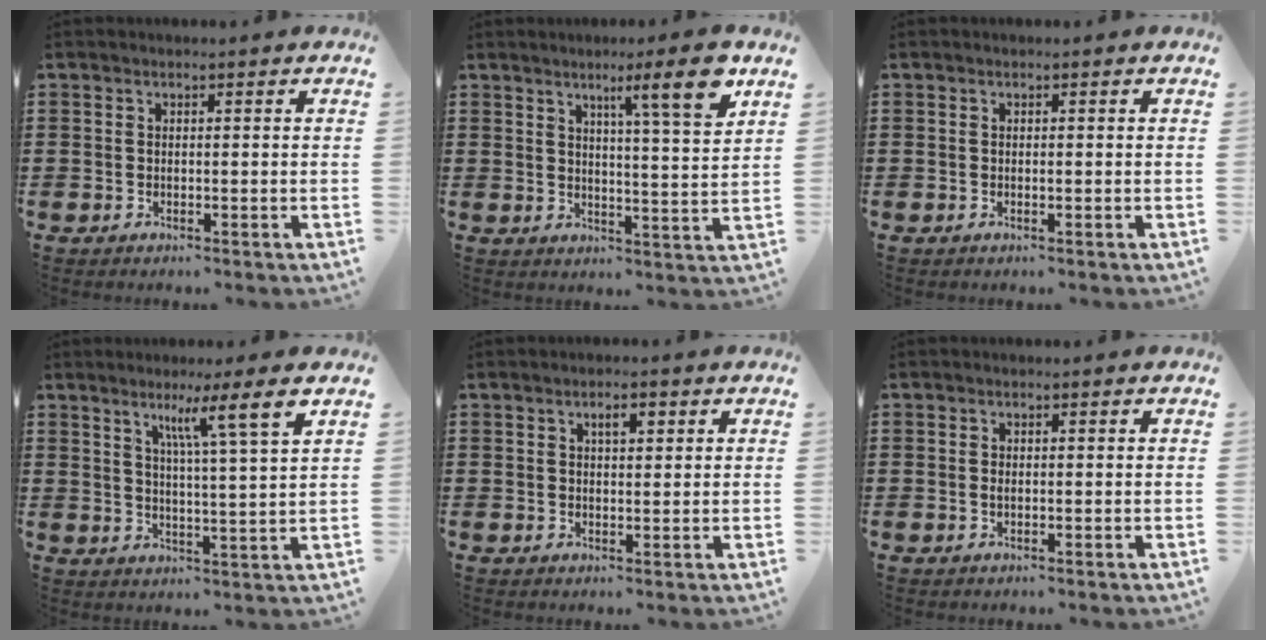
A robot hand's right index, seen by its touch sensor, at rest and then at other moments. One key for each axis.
{"total": 8.9, "fx": 5.6, "fy": -0.2, "fz": 7.0, "tx": -0.117, "ty": -0.021, "tz": 0.086}
{"total": 0.0}
{"total": 7.3, "fx": 4.1, "fy": -0.5, "fz": 6.0, "tx": -0.105, "ty": -0.011, "tz": 0.060}
{"total": 2.4, "fx": 1.0, "fy": 1.0, "fz": 1.9, "tx": -0.033, "ty": 0.004, "tz": 0.013}
{"total": 0.6, "fx": -0.1, "fy": 0.3, "fz": 0.5, "tx": -0.012, "ty": -0.001, "tz": -0.001}